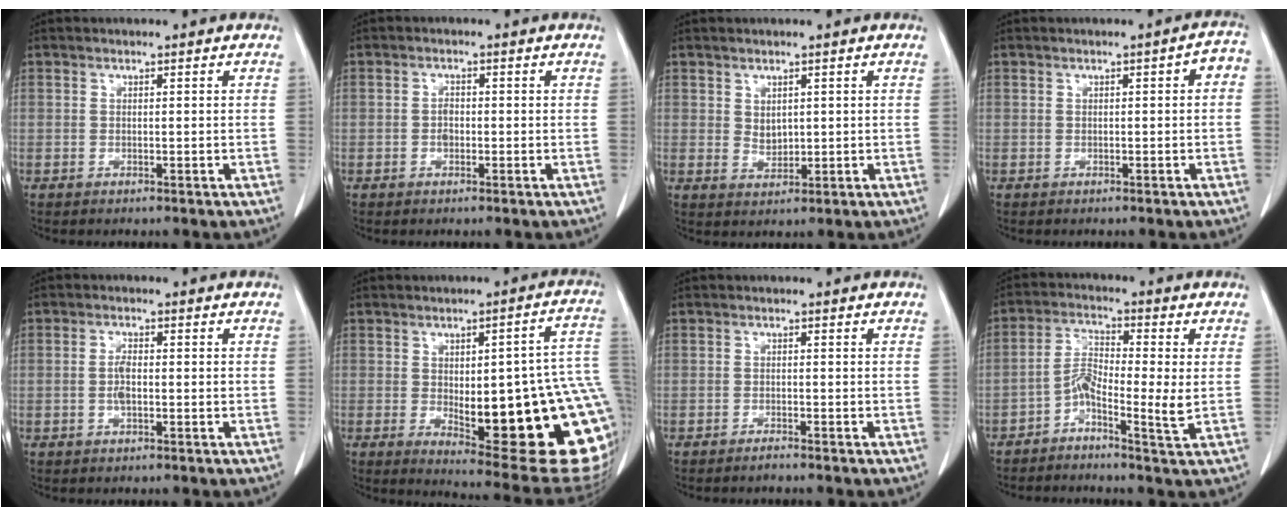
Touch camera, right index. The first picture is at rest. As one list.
[{"total": 1.5, "force": [-0.4, 0.9, 1.1], "torque": [-0.019, 0.004, -0.008]}, {"total": 2.2, "force": [0.8, 1.6, 1.3], "torque": [-0.023, -0.003, 0.024]}, {"total": 2.4, "force": [0.0, 0.6, 2.3], "torque": [-0.024, 0.009, -0.002]}, {"total": 2.5, "force": [-0.4, 0.8, 2.3], "torque": [-0.053, 0.001, -0.009]}, {"total": 25.9, "force": [-3.9, 5.5, 25.0], "torque": [-0.233, 0.002, -0.032]}, {"total": 1.0, "force": [-0.9, 0.0, 0.3], "torque": [-0.006, 0.000, -0.014]}, {"total": 5.5, "force": [-1.9, 0.7, 5.2], "torque": [-0.108, 0.012, -0.041]}]